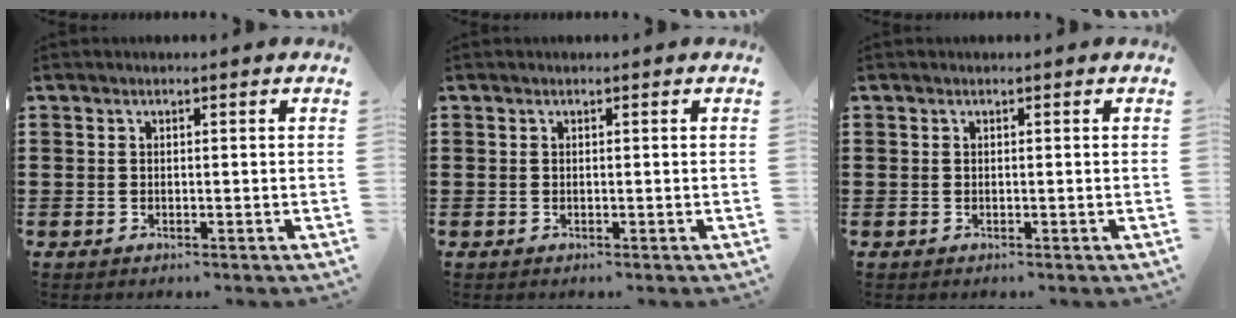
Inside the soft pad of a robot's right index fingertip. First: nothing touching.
{"total": 0.0}
{"total": 0.0}